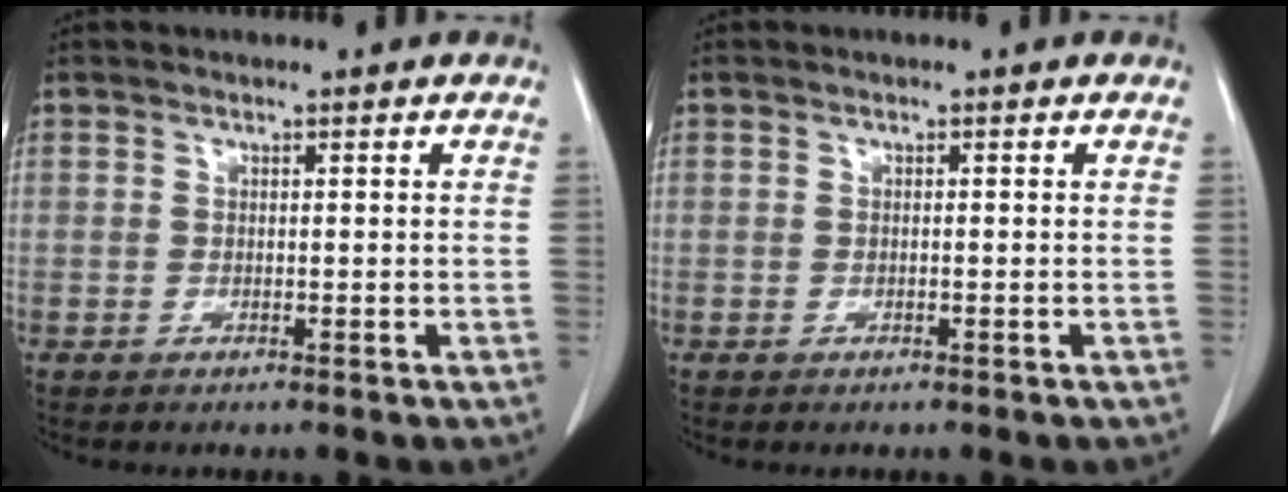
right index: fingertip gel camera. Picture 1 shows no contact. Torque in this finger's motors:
{"motor_torque": [-0.03, 0.08, 0.02, 0.00]}